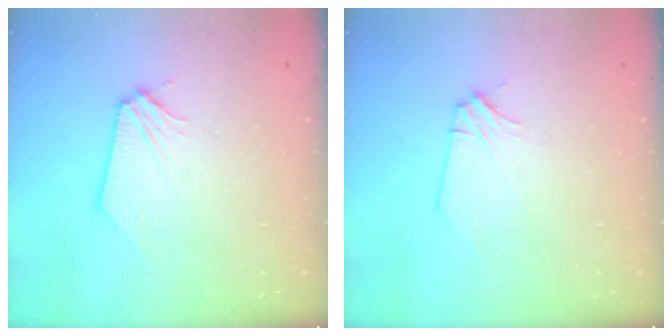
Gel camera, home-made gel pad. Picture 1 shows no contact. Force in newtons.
{"total": 2.9, "press": 2.9, "slide": 0.5}